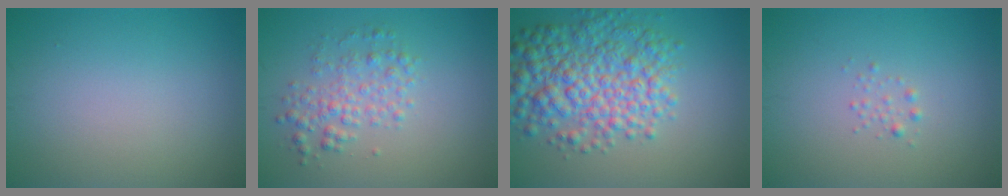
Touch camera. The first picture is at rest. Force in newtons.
{"total": 2.9, "press": 2.9, "slide": 0.1}
{"total": 7.7, "press": 7.7, "slide": 0.1}
{"total": 0.7, "press": 0.7, "slide": 0.0}